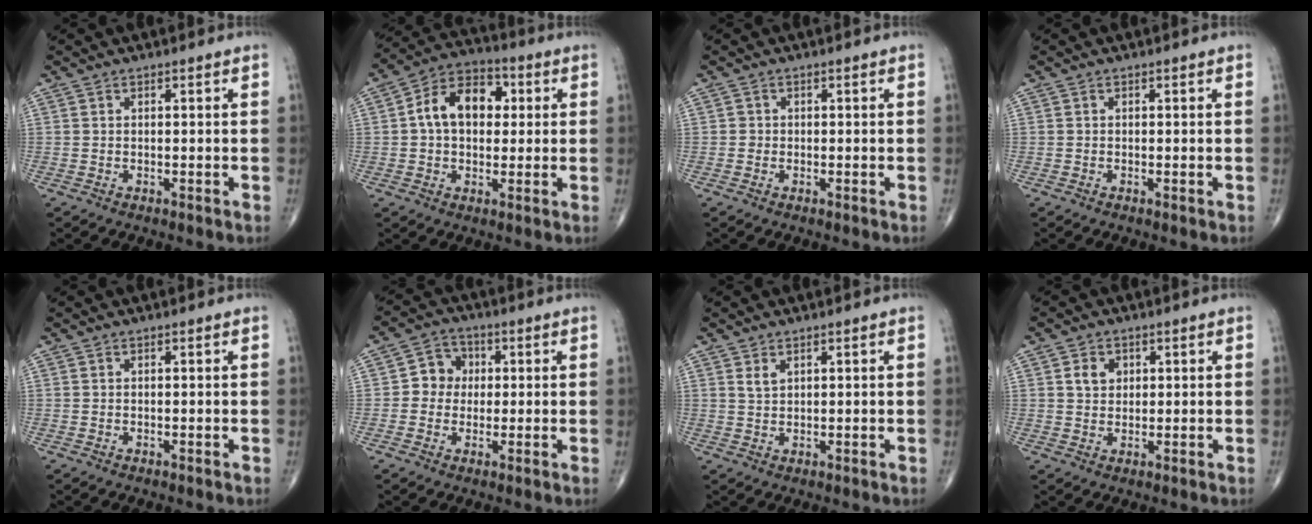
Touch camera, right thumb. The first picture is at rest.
{"total": 12.1, "force": [1.8, 8.3, 8.6], "torque": [-0.121, 0.025, 0.020]}
{"total": 0.8, "force": [-0.1, 0.8, 0.1], "torque": [0.003, 0.003, -0.003]}
{"total": 0.0}
{"total": 0.0}
{"total": 5.8, "force": [0.4, 5.3, 2.4], "torque": [-0.006, 0.011, -0.006]}
{"total": 1.7, "force": [1.0, 0.9, 1.0], "torque": [-0.017, -0.003, 0.025]}
{"total": 3.6, "force": [1.2, 2.9, 1.8], "torque": [-0.013, -0.004, 0.020]}